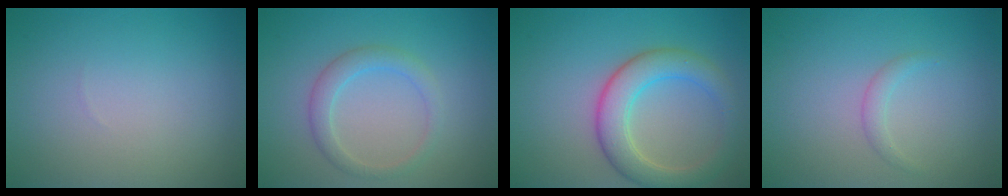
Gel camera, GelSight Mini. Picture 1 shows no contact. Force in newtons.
{"total": 2.3, "press": 2.3, "slide": 0.1}
{"total": 5.1, "press": 5.1, "slide": 0.4}
{"total": 1.0, "press": 1.0, "slide": 0.1}